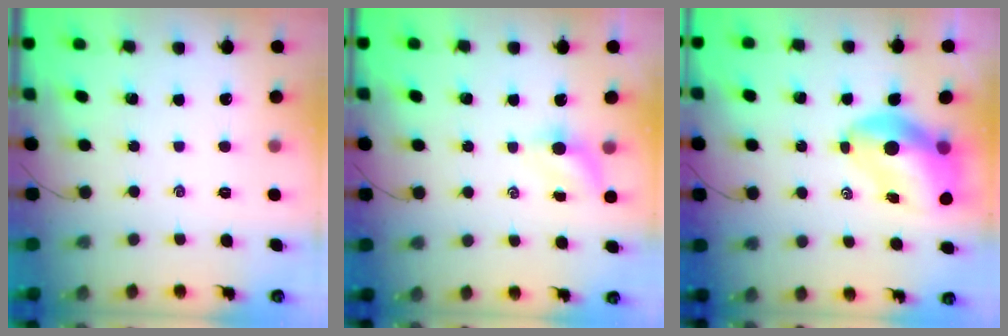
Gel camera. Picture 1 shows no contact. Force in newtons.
{"total": 3.0, "press": 2.8, "slide": 1.0}
{"total": 9.0, "press": 8.7, "slide": 2.4}